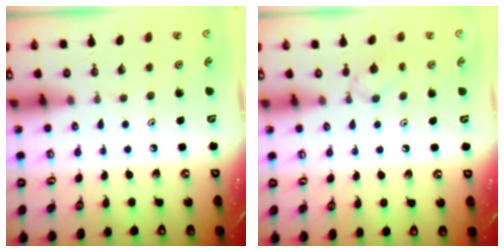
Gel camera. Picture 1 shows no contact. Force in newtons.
{"total": 3.5, "press": 3.5, "slide": 0.7}